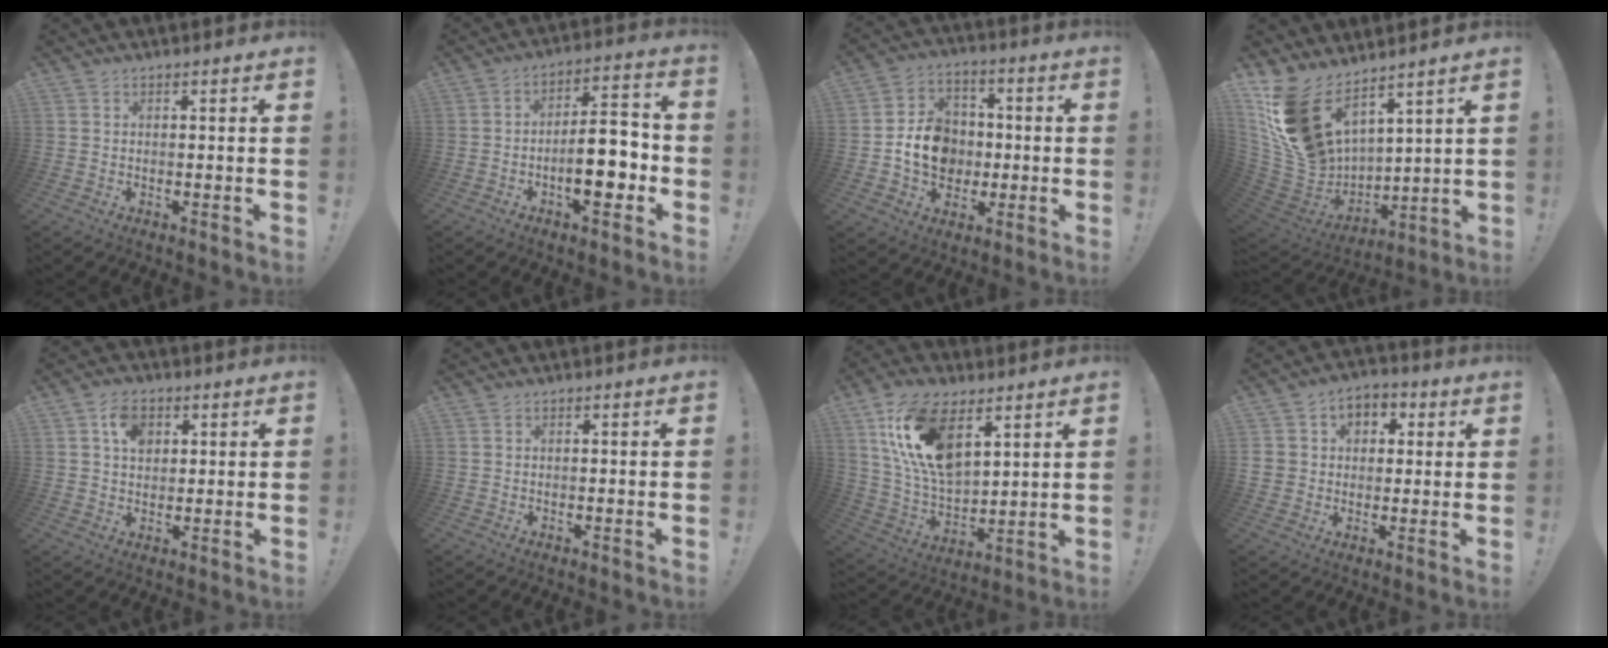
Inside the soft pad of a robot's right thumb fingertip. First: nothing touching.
{"total": 14.3, "force": [-4.5, 5.4, 12.4], "torque": [-0.189, 0.018, -0.080]}
{"total": 12.5, "force": [-2.1, 10.6, 6.2], "torque": [-0.092, 0.021, -0.029]}
{"total": 16.8, "force": [11.2, 9.6, 8.0], "torque": [-0.170, -0.078, 0.217]}
{"total": 7.0, "force": [2.7, 5.1, 4.0], "torque": [-0.063, 0.004, 0.048]}
{"total": 0.0}
{"total": 19.2, "force": [9.5, 10.5, 13.0], "torque": [-0.281, -0.041, 0.172]}
{"total": 6.8, "force": [0.9, 6.3, 2.1], "torque": [-0.026, -0.001, 0.022]}